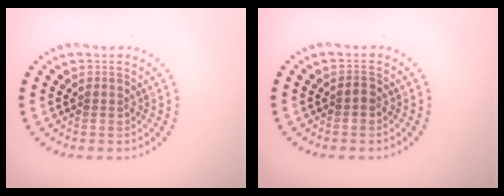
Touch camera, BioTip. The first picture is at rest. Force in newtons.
{"total": 0.8, "press": 0.8, "slide": 0.3}